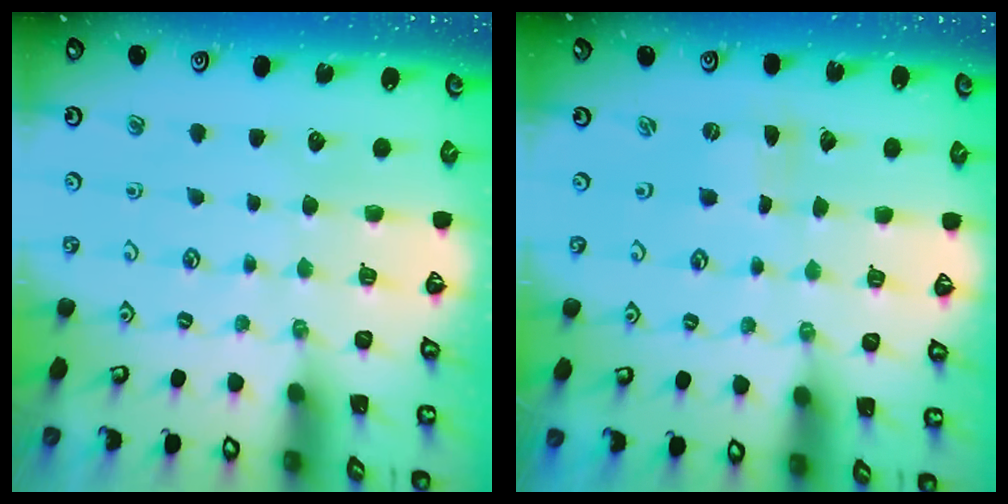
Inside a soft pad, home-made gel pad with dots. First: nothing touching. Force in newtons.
{"total": 0.0}